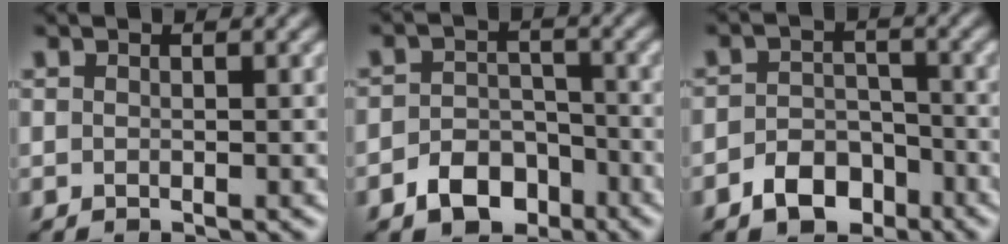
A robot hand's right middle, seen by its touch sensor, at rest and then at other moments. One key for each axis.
{"total": 4.3, "fx": -2.5, "fy": 2.9, "fz": 1.9, "tx": -0.030, "ty": -0.001, "tz": -0.044}
{"total": 3.9, "fx": -2.3, "fy": 2.6, "fz": 1.7, "tx": -0.025, "ty": 0.000, "tz": -0.044}